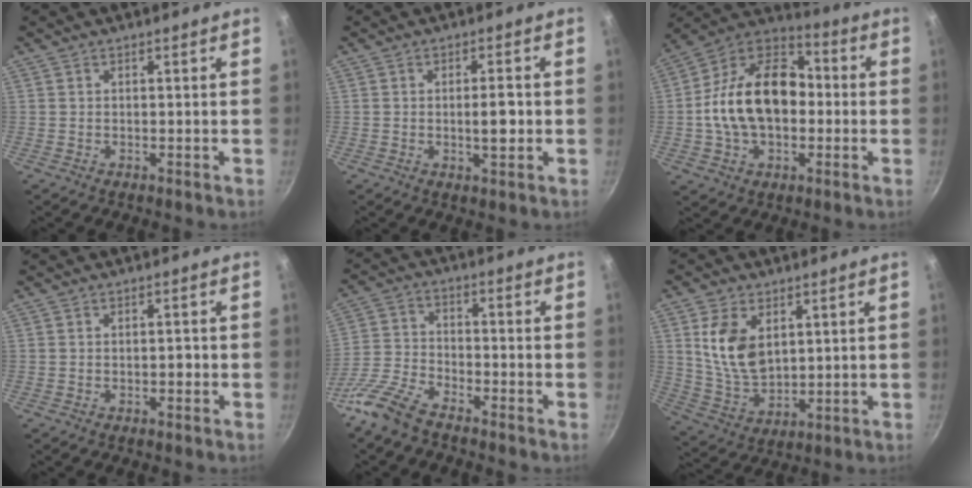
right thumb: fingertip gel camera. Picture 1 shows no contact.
{"total": 4.6, "force": [-0.5, 1.7, 4.3], "torque": [-0.054, 0.004, -0.007]}
{"total": 20.0, "force": [-1.0, 13.5, 14.7], "torque": [-0.227, 0.047, -0.033]}
{"total": 1.2, "force": [-0.3, 0.8, 0.9], "torque": [-0.006, 0.004, -0.007]}
{"total": 9.0, "force": [-7.0, 3.2, 4.6], "torque": [-0.101, 0.040, -0.158]}
{"total": 11.4, "force": [3.5, 7.2, 8.1], "torque": [-0.139, -0.026, 0.080]}